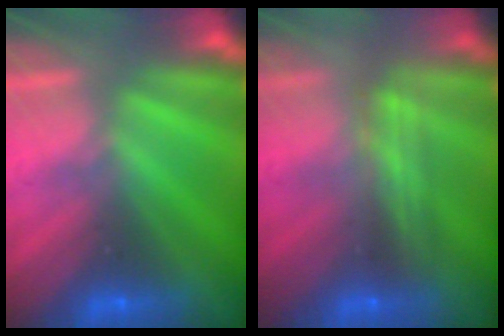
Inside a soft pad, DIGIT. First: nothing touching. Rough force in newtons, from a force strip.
{"total": 2.4}